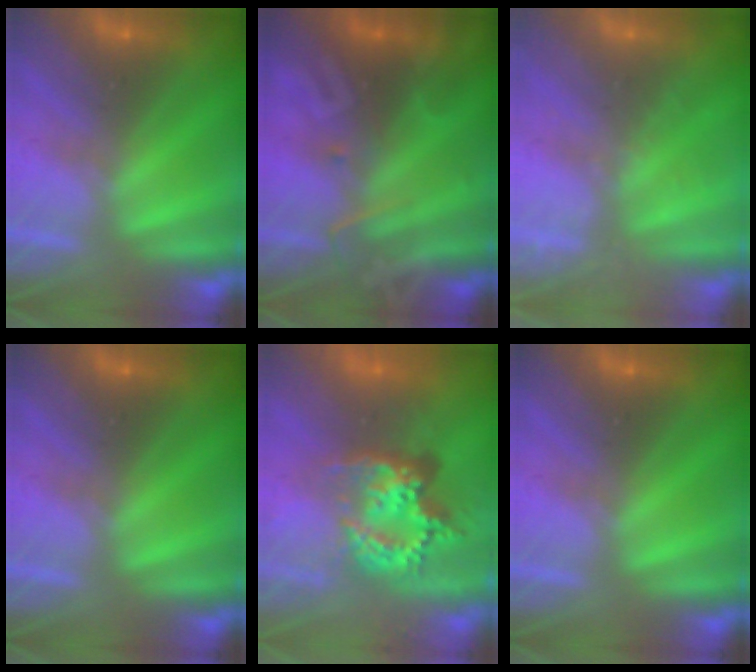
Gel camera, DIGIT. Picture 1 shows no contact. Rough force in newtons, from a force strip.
{"total": 2.8}
{"total": 1.9}
{"total": 0.0}
{"total": 6.8}
{"total": 0.0}